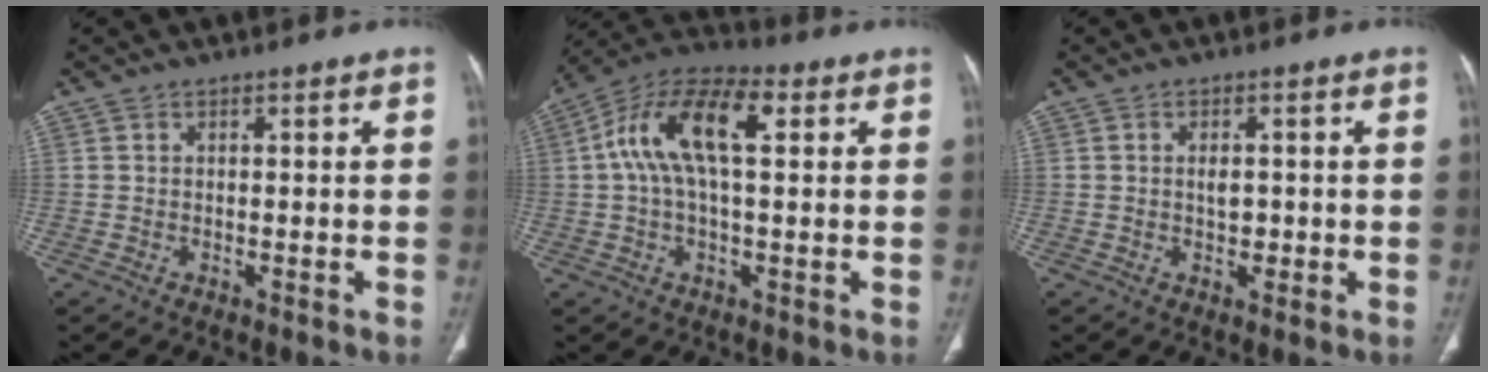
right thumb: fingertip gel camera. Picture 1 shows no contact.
{"total": 13.9, "force": [3.2, 6.3, 12.0], "torque": [-0.230, 0.038, 0.052]}
{"total": 2.7, "force": [0.1, 1.7, 2.1], "torque": [-0.028, 0.000, 0.002]}